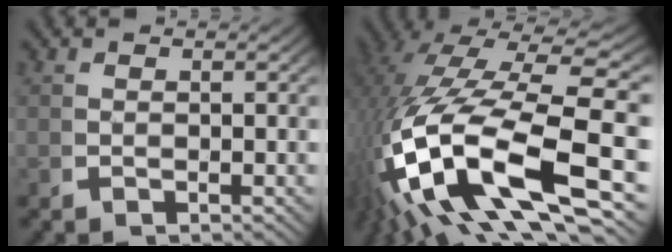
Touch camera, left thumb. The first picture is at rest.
{"total": 17.6, "force": [-1.8, 9.1, 14.9], "torque": [-0.340, -0.055, 0.012]}